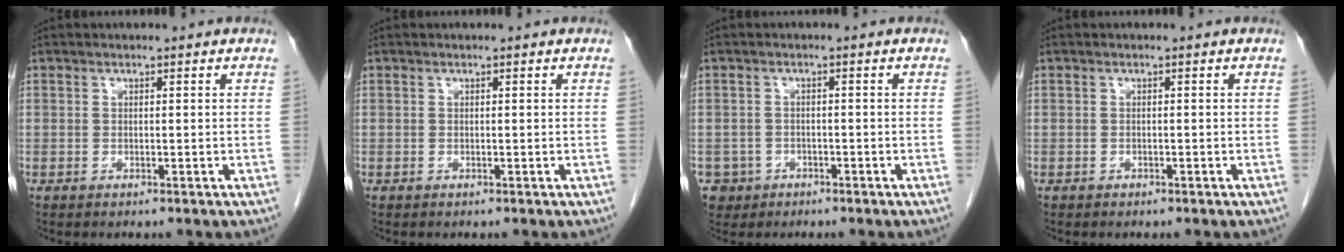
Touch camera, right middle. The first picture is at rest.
{"total": 0.0}
{"total": 3.6, "force": [-1.8, 3.1, -0.1], "torque": [0.006, 0.012, -0.031]}
{"total": 0.0}